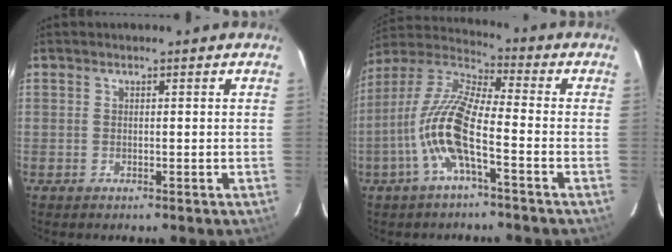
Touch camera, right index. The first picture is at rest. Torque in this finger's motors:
{"motor_torque": [1.84, -0.30, 1.05, 0.16]}